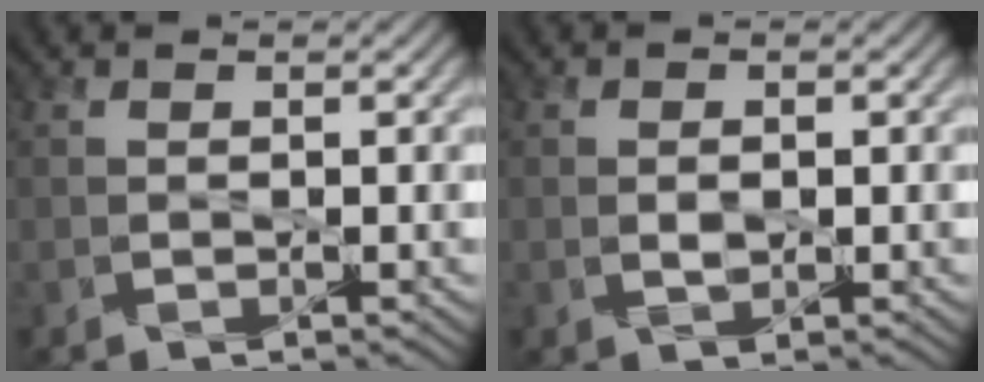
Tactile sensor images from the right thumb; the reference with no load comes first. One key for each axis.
{"total": 1.4, "fx": -0.1, "fy": 0.7, "fz": 1.2, "tx": -0.027, "ty": -0.001, "tz": 0.002}